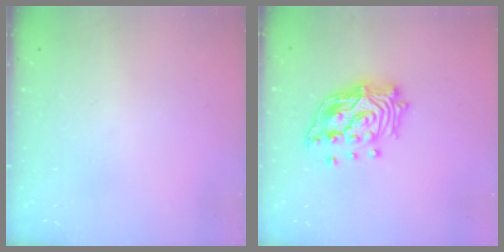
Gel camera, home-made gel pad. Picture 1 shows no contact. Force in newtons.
{"total": 17.6, "press": 17.4, "slide": 2.6}